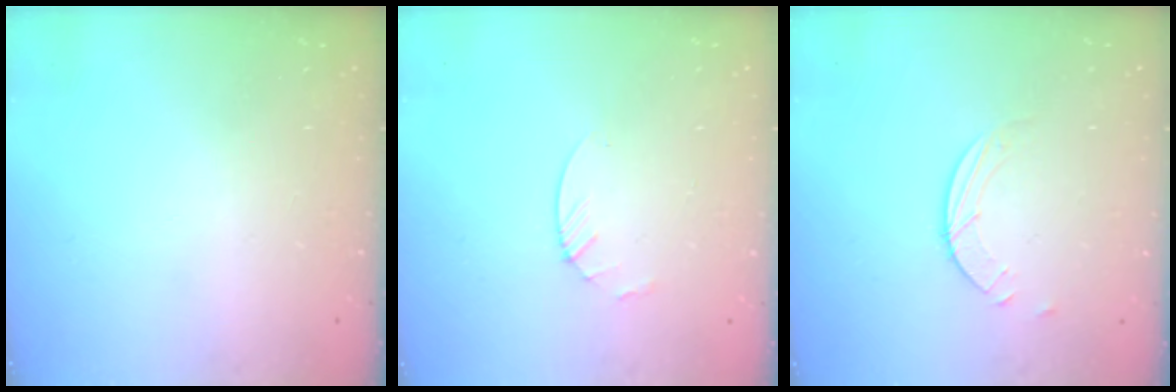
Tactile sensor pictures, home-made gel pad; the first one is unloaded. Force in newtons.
{"total": 3.0, "press": 3.0, "slide": 0.3}
{"total": 2.5, "press": 2.4, "slide": 0.2}